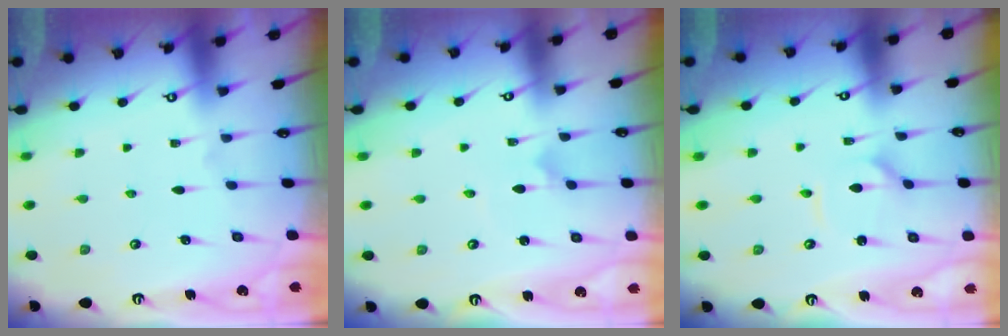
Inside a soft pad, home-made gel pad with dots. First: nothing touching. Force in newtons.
{"total": 1.2, "press": 1.2, "slide": 0.0}
{"total": 1.8, "press": 1.8, "slide": 0.2}